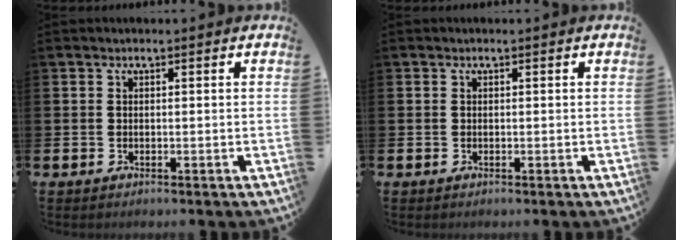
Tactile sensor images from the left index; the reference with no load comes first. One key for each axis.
{"total": 0.0}